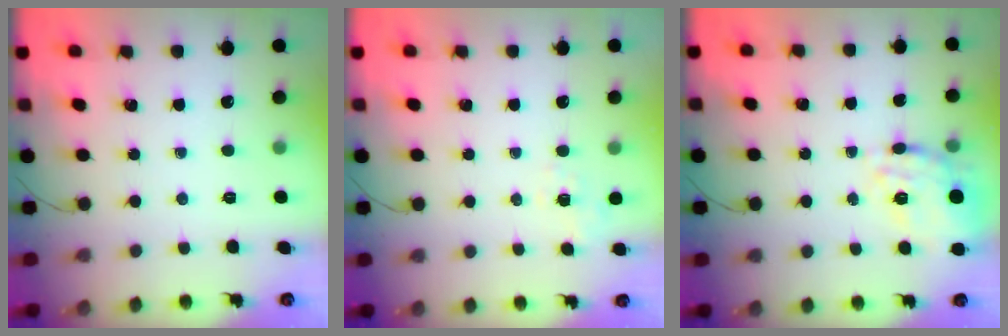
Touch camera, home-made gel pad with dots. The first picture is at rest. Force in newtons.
{"total": 1.7, "press": 0.9, "slide": 1.4}
{"total": 12.5, "press": 12.3, "slide": 2.0}